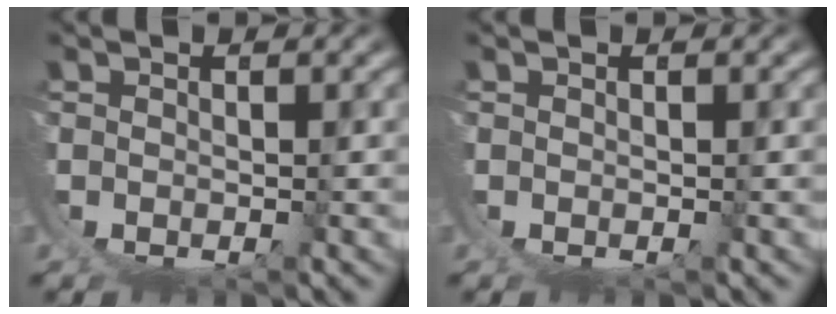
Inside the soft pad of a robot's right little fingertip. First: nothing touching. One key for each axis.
{"total": 0.0}